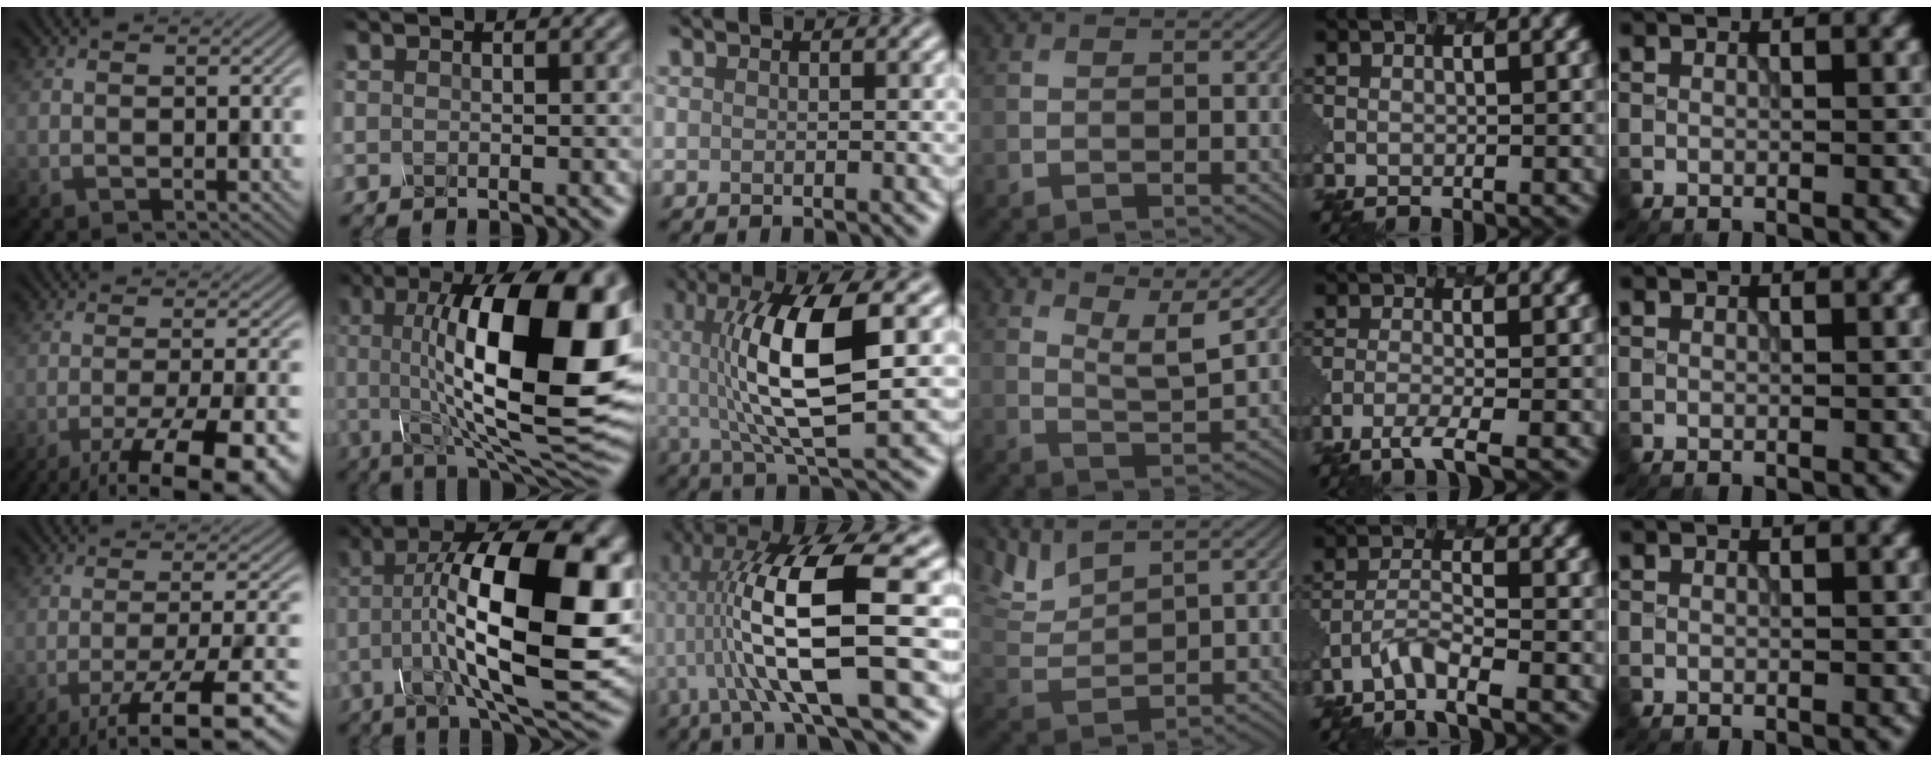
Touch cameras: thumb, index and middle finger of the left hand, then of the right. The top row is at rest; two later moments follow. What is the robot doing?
{"motion": "screw", "object": "spray bottle"}